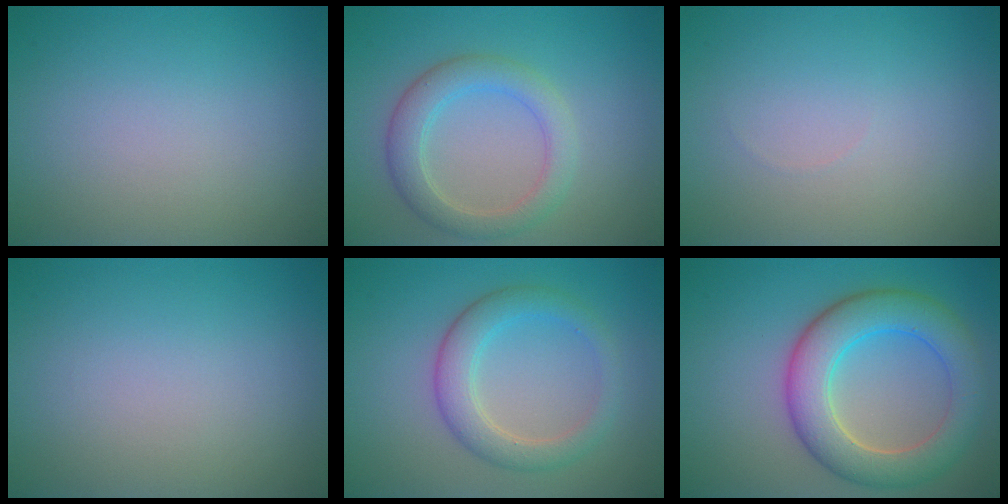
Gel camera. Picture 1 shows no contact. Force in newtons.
{"total": 3.5, "press": 3.5, "slide": 0.1}
{"total": 0.0}
{"total": 0.0}
{"total": 3.8, "press": 3.7, "slide": 0.2}
{"total": 7.1, "press": 7.1, "slide": 0.4}